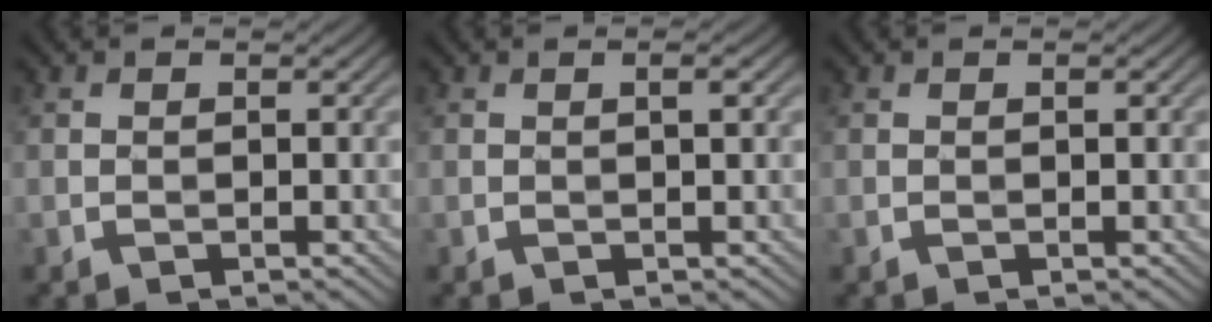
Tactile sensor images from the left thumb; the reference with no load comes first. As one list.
[{"total": 1.0, "force": [0.2, 0.0, 1.0], "torque": [-0.019, 0.004, 0.003]}, {"total": 0.0}]